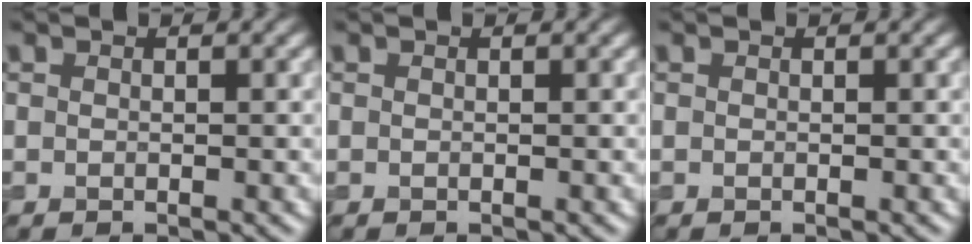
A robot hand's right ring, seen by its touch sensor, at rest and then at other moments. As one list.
[{"total": 0.0}, {"total": 0.0}]